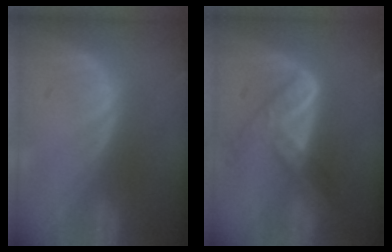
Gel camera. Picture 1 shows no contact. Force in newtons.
{"total": 7.2, "press": 6.0, "slide": 4.0}